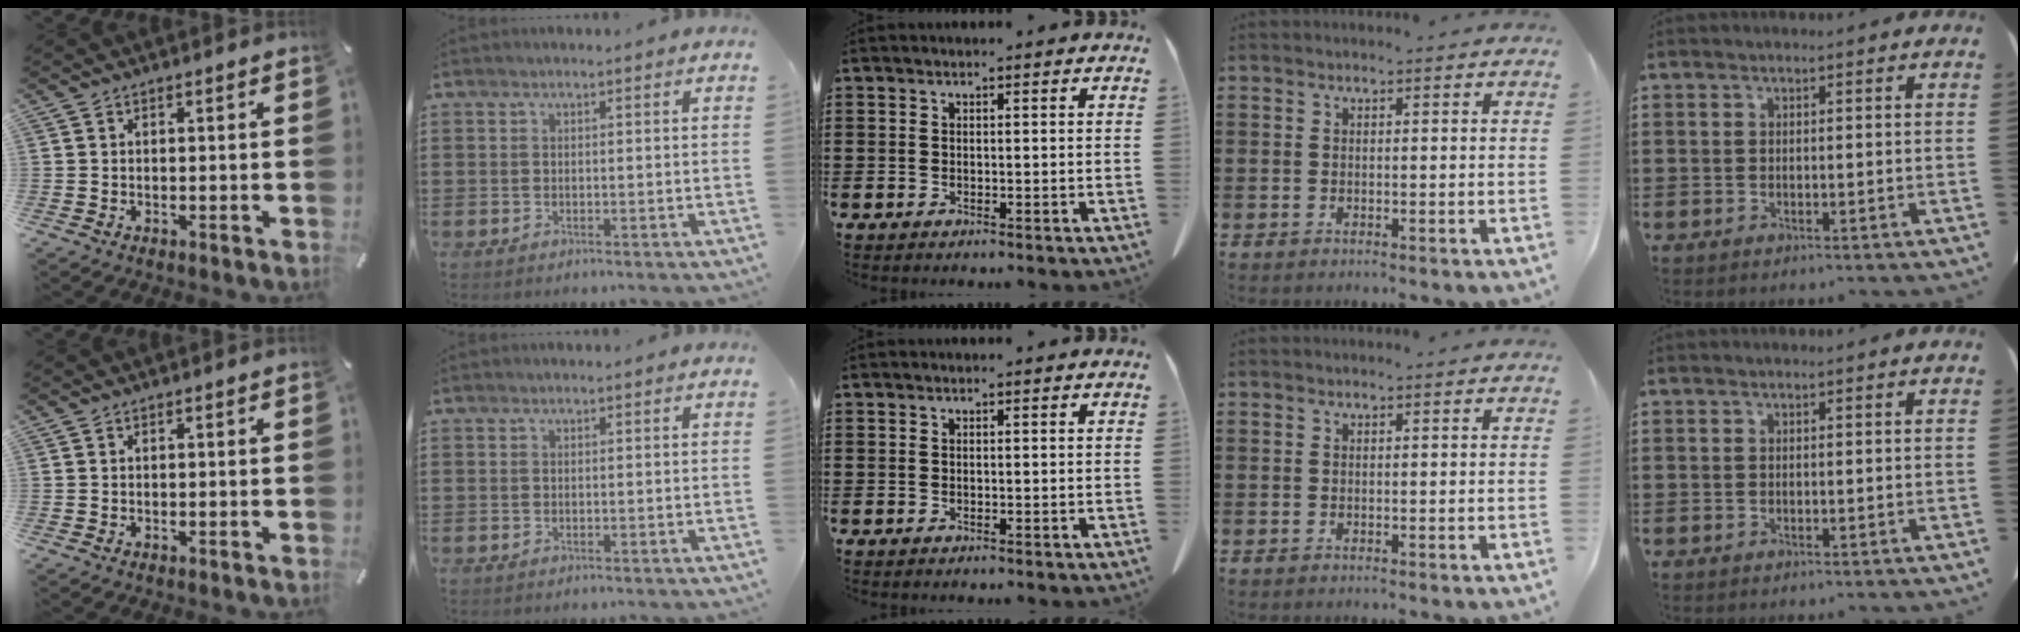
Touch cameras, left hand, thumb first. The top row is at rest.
{}